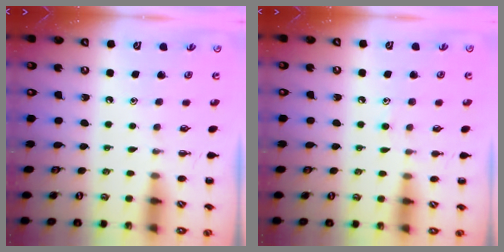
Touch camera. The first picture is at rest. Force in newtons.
{"total": 6.7, "press": 6.3, "slide": 2.3}